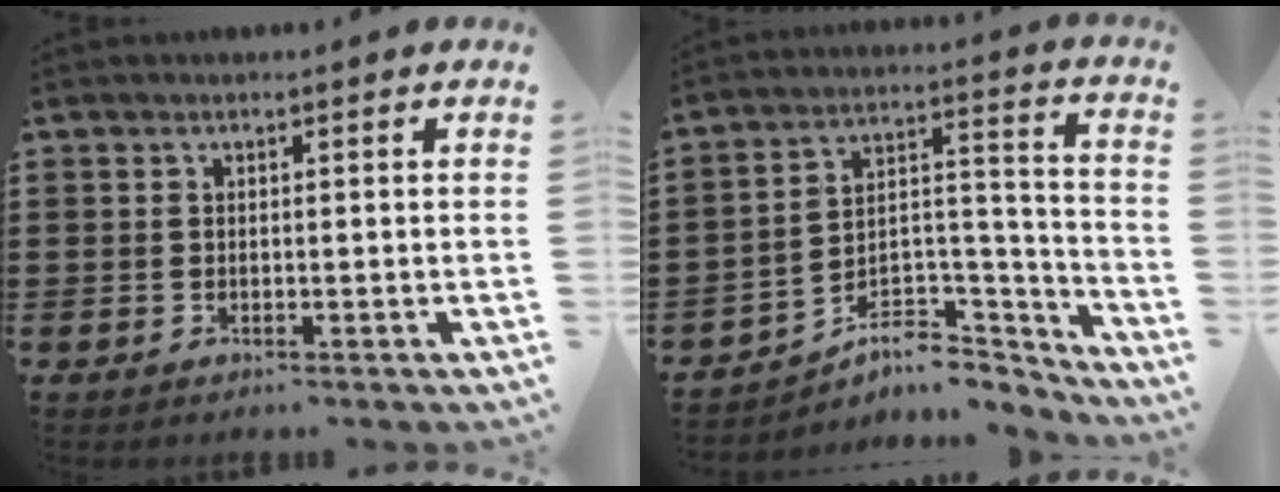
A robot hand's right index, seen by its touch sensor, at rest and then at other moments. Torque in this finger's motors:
{"motor_torque": [-1.66, 0.48, -1.05, -0.21]}